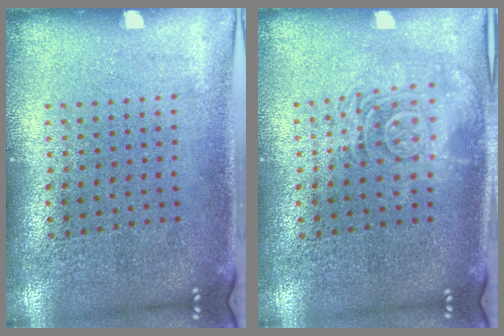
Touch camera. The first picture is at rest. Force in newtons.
{"total": 2.8, "press": 2.7, "slide": 0.4}